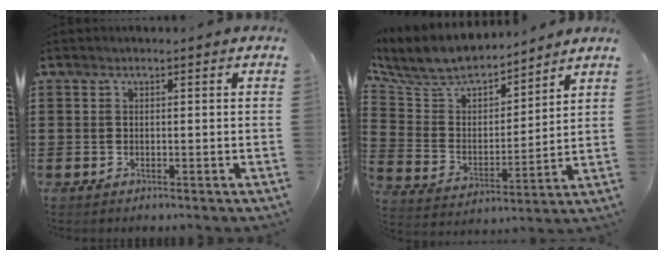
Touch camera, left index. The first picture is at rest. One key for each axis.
{"total": 7.9, "fx": 7.3, "fy": 2.4, "fz": 2.0, "tx": -0.079, "ty": -0.048, "tz": 0.128}